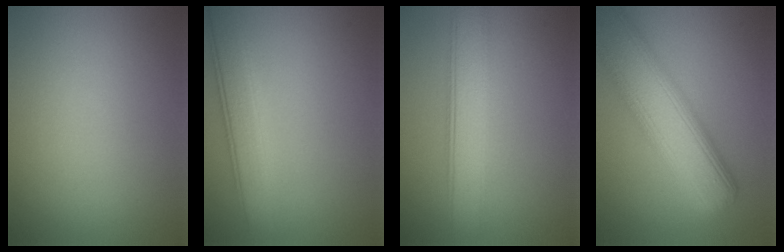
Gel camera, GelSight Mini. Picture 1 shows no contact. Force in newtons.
{"total": 4.6, "press": 4.6, "slide": 0.4}
{"total": 5.0, "press": 5.0, "slide": 0.5}
{"total": 9.9, "press": 9.9, "slide": 0.5}